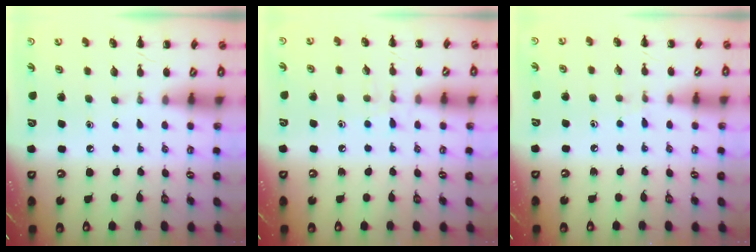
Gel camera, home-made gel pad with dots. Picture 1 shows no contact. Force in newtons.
{"total": 6.5, "press": 6.1, "slide": 2.1}
{"total": 4.6, "press": 4.2, "slide": 1.9}